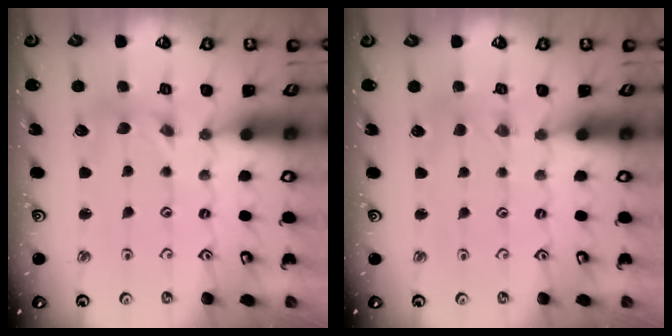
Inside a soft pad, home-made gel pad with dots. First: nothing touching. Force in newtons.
{"total": 2.2, "press": 2.2, "slide": 0.4}